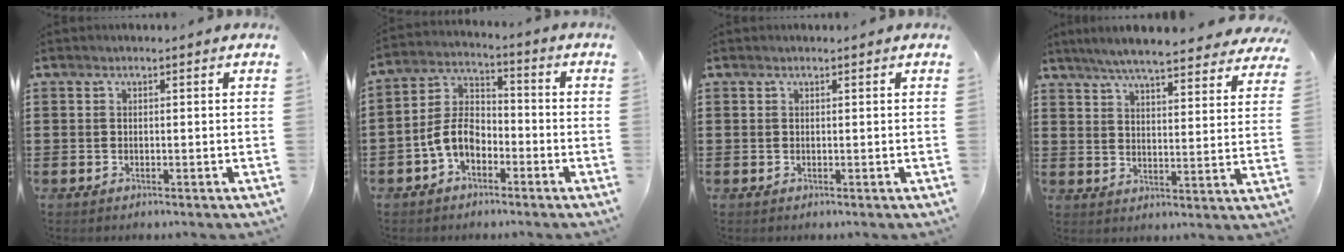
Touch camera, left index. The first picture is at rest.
{"total": 6.5, "force": [-3.2, 4.0, 4.0], "torque": [-0.109, 0.004, -0.072]}
{"total": 0.0}
{"total": 6.5, "force": [6.1, 0.0, 2.4], "torque": [-0.069, -0.029, 0.107]}